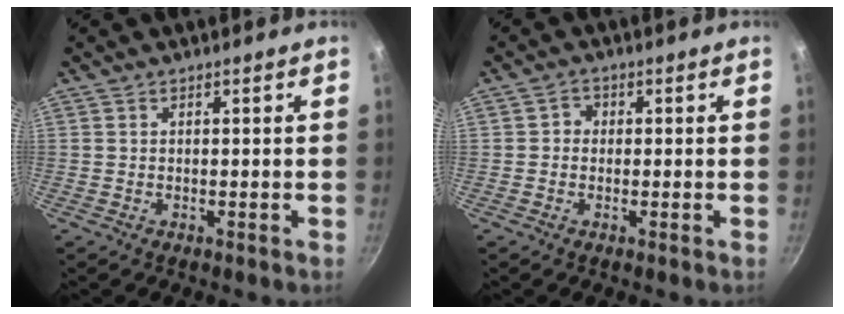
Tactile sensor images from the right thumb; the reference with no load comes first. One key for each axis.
{"total": 1.9, "fx": -0.1, "fy": 1.8, "fz": 0.7, "tx": -0.001, "ty": 0.005, "tz": -0.008}